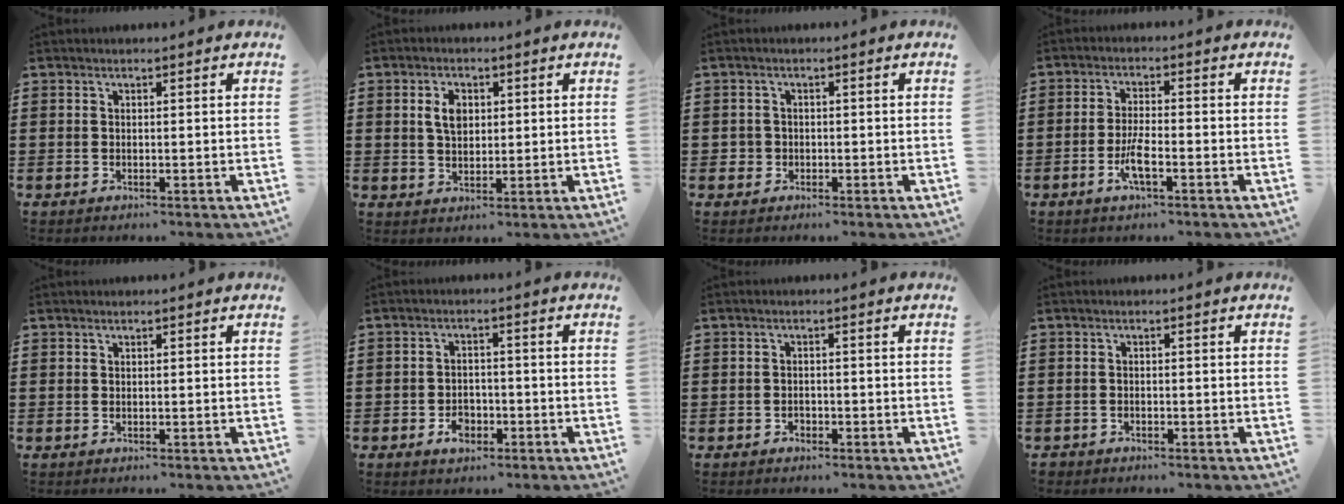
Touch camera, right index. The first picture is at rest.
{"total": 4.1, "force": [1.0, 2.5, 3.1], "torque": [-0.068, 0.012, 0.016]}
{"total": 1.5, "force": [-0.6, 1.4, 0.2], "torque": [-0.009, 0.003, -0.015]}
{"total": 4.3, "force": [-1.9, 0.9, 3.8], "torque": [-0.083, -0.005, -0.040]}
{"total": 0.0}
{"total": 3.4, "force": [-1.6, 2.3, 1.8], "torque": [-0.027, -0.001, -0.031]}
{"total": 0.9, "force": [-0.6, 0.6, 0.2], "torque": [-0.007, -0.002, -0.012]}
{"total": 1.0, "force": [-0.9, 0.4, 0.0], "torque": [-0.003, 0.001, -0.021]}